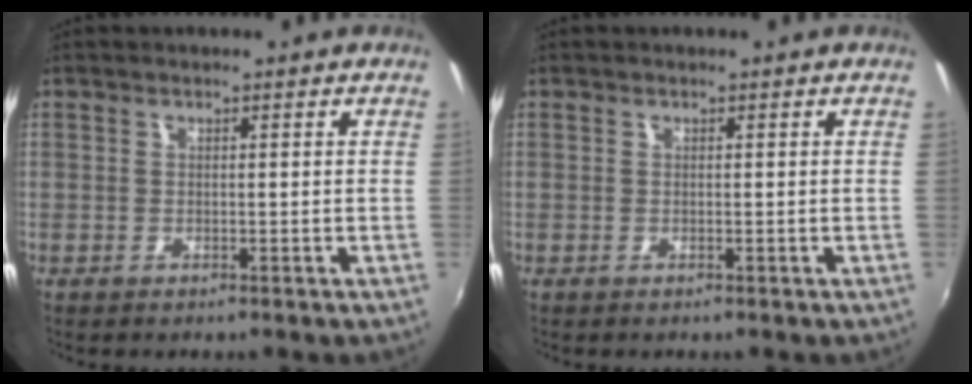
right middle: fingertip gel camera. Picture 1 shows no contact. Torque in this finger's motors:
{"motor_torque": [0.00, 0.00, 0.00, 0.00]}